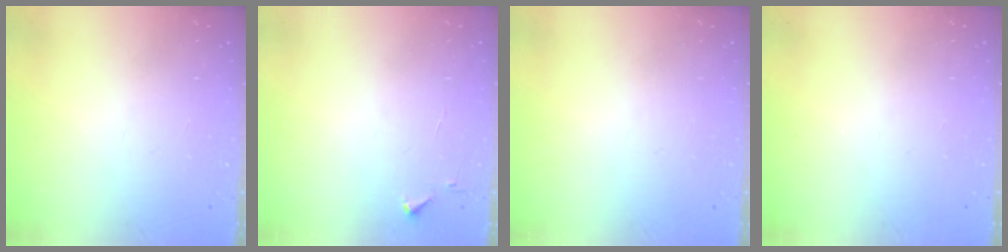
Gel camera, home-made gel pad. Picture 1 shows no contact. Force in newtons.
{"total": 2.8, "press": 2.8, "slide": 0.4}
{"total": 0.0}
{"total": 0.0}